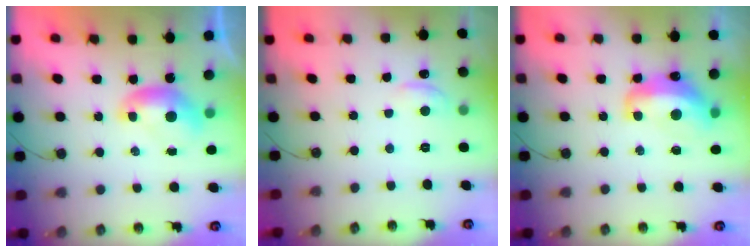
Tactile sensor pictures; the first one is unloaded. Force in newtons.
{"total": 1.1, "press": 0.8, "slide": 0.7}
{"total": 6.9, "press": 6.8, "slide": 1.2}